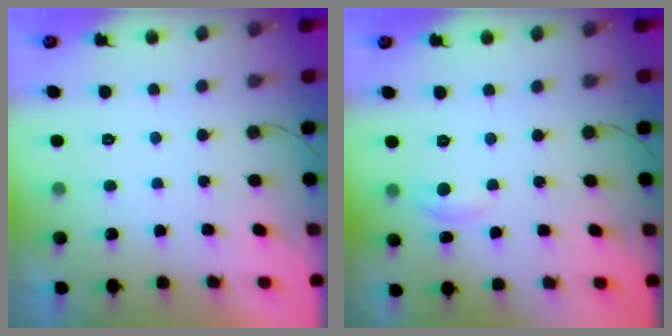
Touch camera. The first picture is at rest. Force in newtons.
{"total": 2.7, "press": 2.7, "slide": 0.3}